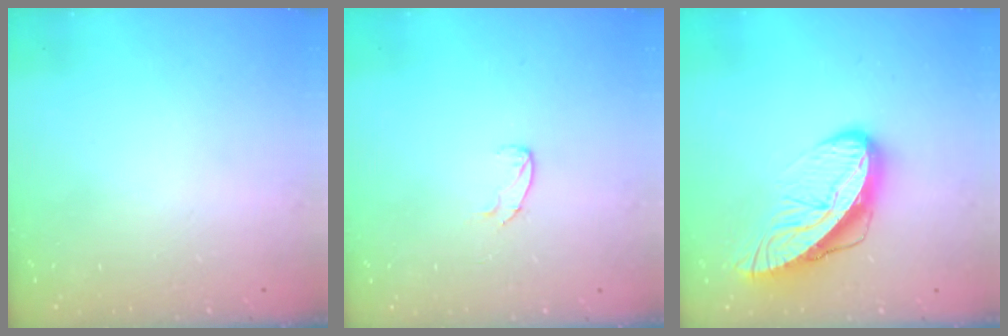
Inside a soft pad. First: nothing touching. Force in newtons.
{"total": 5.0, "press": 5.0, "slide": 0.5}
{"total": 12.1, "press": 12.1, "slide": 1.4}